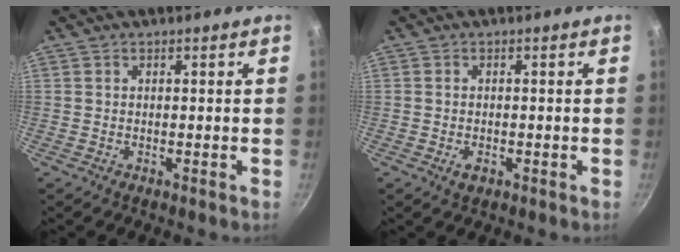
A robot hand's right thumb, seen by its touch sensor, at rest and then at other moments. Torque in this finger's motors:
{"motor_torque": [-0.72, -0.19, 0.05, -0.01, 0.05]}